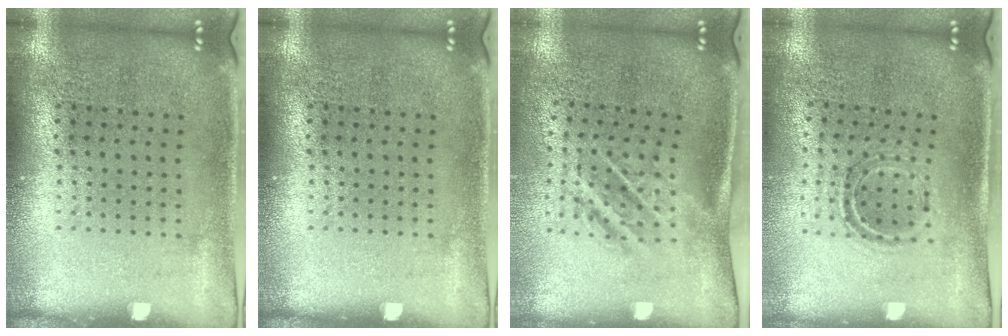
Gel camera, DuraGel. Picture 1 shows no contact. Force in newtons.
{"total": 0.0}
{"total": 1.8, "press": 1.2, "slide": 1.4}
{"total": 1.0, "press": 0.9, "slide": 0.3}